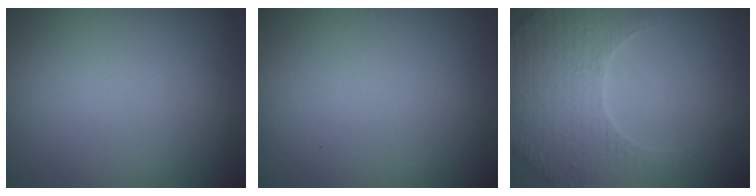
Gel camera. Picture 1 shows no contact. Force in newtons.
{"total": 0.0}
{"total": 4.1, "press": 3.7, "slide": 1.9}